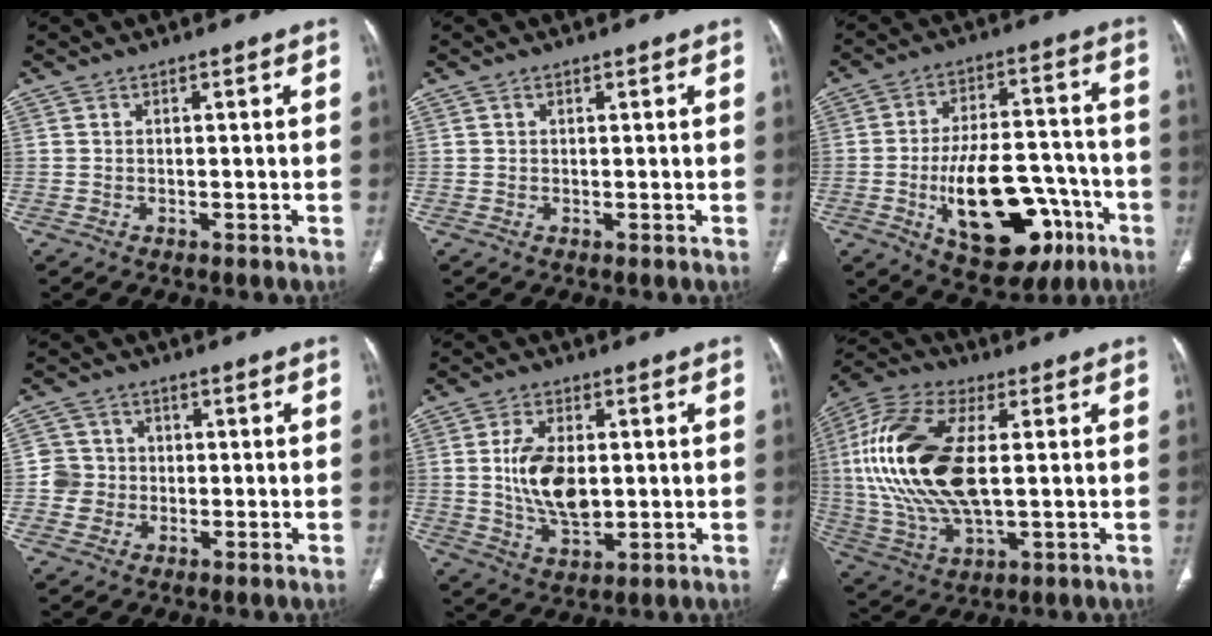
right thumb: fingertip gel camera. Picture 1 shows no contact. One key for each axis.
{"total": 0.5, "fx": 0.3, "fy": 0.3, "fz": 0.3, "tx": -0.003, "ty": -0.001, "tz": 0.004}
{"total": 21.5, "fx": -7.9, "fy": 11.2, "fz": 16.6, "tx": -0.232, "ty": 0.042, "tz": -0.099}
{"total": 5.0, "fx": -0.5, "fy": 4.9, "fz": 0.5, "tx": 0.023, "ty": 0.011, "tz": -0.015}
{"total": 10.8, "fx": 0.6, "fy": 6.1, "fz": 8.9, "tx": -0.155, "ty": -0.011, "tz": 0.020}
{"total": 22.9, "fx": 2.6, "fy": 11.1, "fz": 19.9, "tx": -0.429, "ty": -0.002, "tz": 0.046}